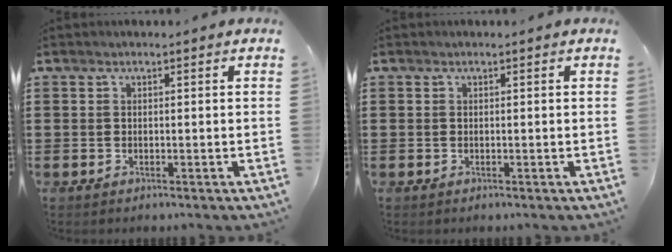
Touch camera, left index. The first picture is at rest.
{"total": 0.0}